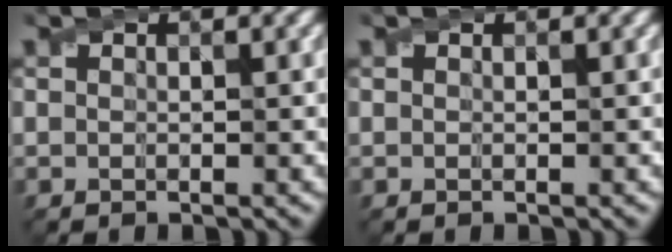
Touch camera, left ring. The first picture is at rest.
{"total": 0.0}